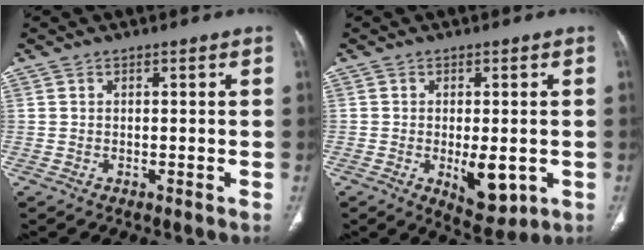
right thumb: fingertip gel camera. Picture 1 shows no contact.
{"total": 7.5, "force": [-1.7, 3.5, 6.4], "torque": [-0.076, -0.014, -0.013]}